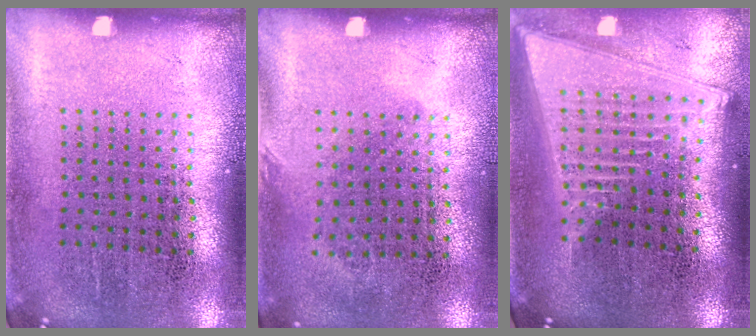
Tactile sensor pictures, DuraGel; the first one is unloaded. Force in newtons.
{"total": 0.9, "press": 0.6, "slide": 0.6}
{"total": 2.1, "press": 1.8, "slide": 1.1}